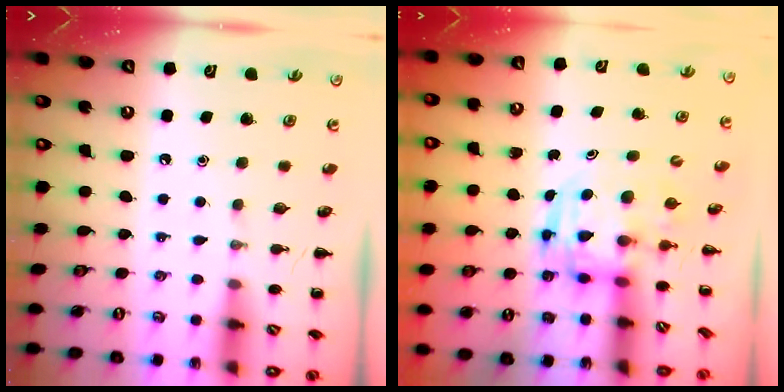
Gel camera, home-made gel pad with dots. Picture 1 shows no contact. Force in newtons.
{"total": 3.4, "press": 3.4, "slide": 0.7}